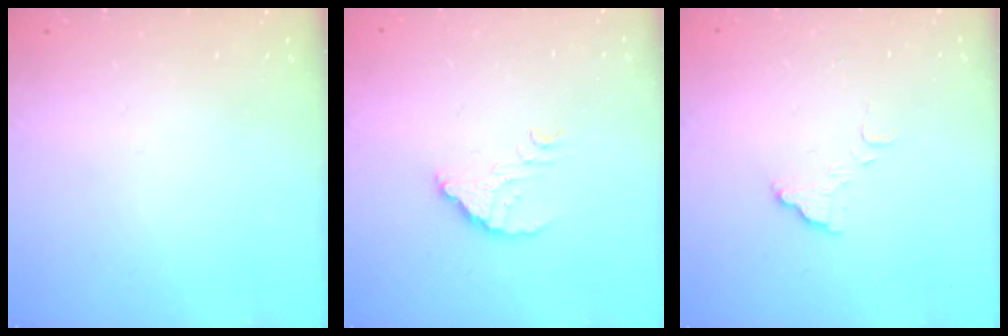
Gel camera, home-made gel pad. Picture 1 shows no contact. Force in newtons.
{"total": 3.4, "press": 3.4, "slide": 0.1}
{"total": 5.2, "press": 5.2, "slide": 0.3}